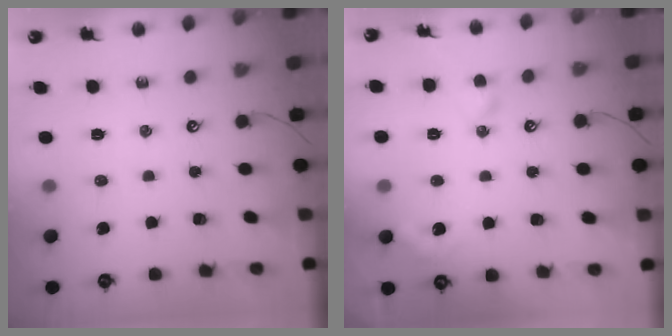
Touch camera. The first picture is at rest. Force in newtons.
{"total": 3.5, "press": 3.4, "slide": 0.8}